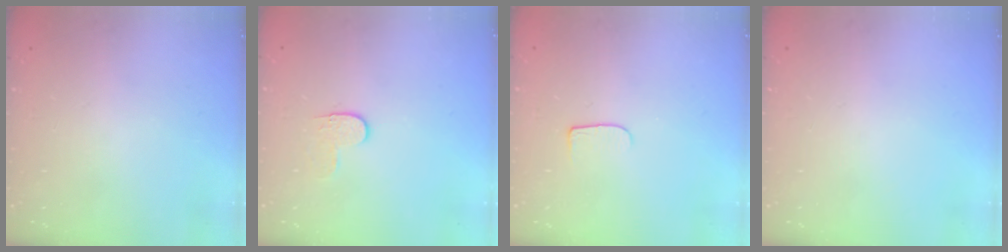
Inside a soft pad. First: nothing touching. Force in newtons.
{"total": 3.8, "press": 3.8, "slide": 0.5}
{"total": 5.3, "press": 5.2, "slide": 0.6}
{"total": 0.0}